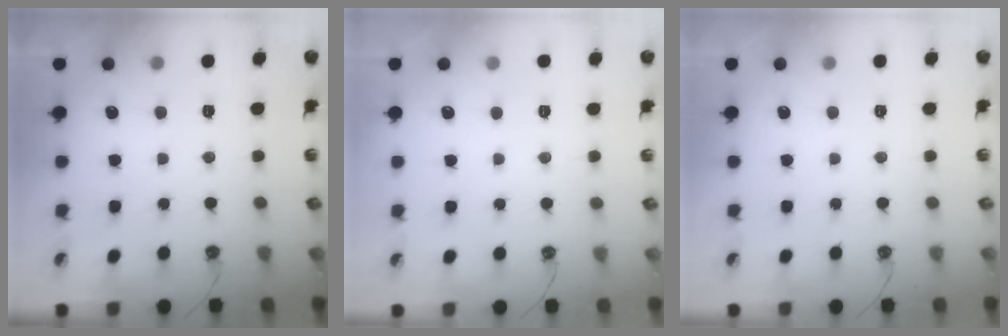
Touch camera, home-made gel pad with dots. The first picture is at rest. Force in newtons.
{"total": 0.0}
{"total": 0.0}